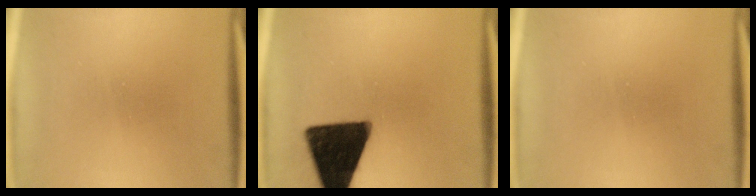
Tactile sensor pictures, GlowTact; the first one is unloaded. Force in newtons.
{"total": 17.1}
{"total": 0.0}